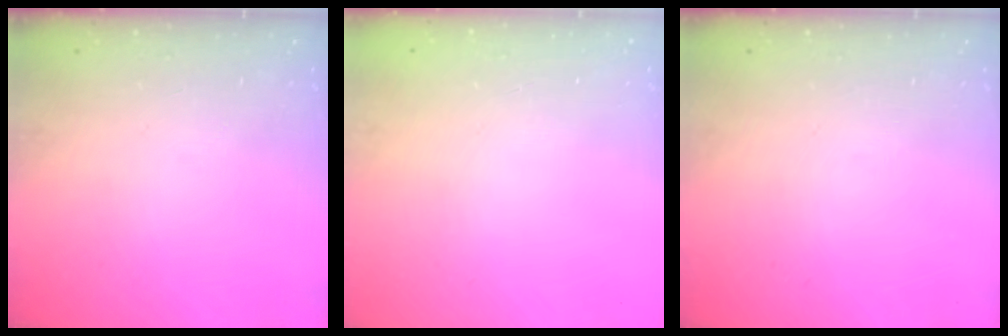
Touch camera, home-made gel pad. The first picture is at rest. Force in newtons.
{"total": 0.0}
{"total": 0.0}